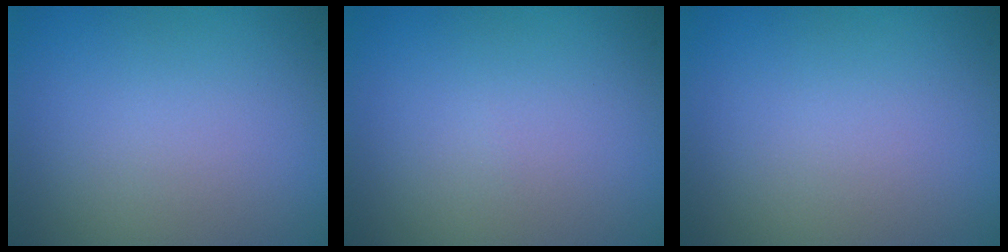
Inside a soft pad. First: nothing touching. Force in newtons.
{"total": 0.0}
{"total": 0.0}